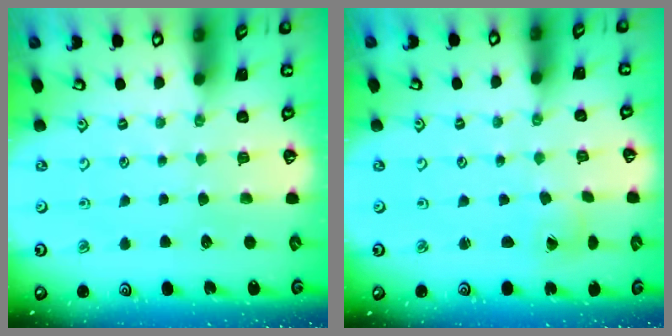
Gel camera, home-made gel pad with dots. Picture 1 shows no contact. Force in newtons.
{"total": 1.8, "press": 1.8, "slide": 0.1}